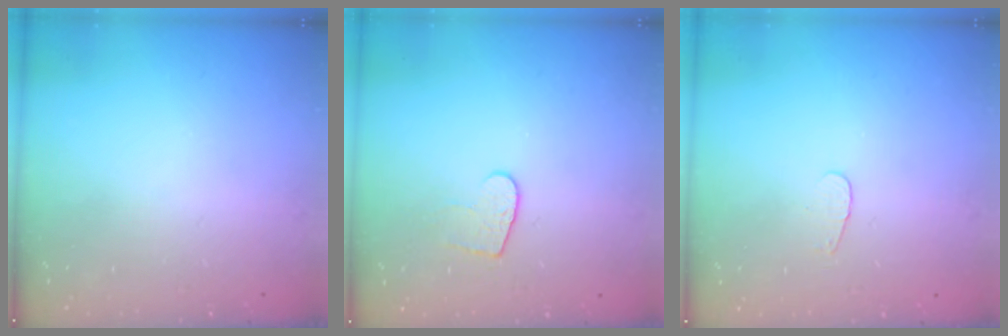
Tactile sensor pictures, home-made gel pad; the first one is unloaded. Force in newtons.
{"total": 6.7, "press": 6.7, "slide": 0.4}
{"total": 3.1, "press": 3.1, "slide": 0.4}